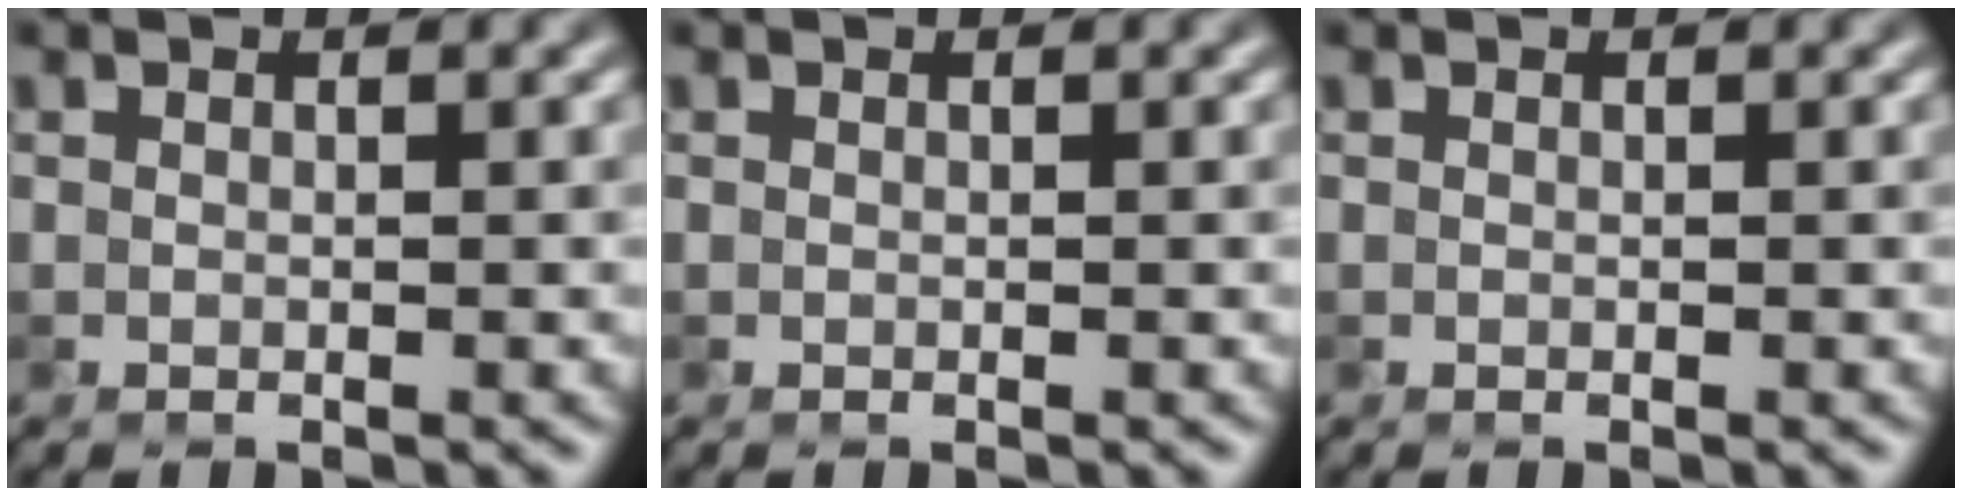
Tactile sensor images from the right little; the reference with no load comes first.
{"total": 0.0}
{"total": 0.0}